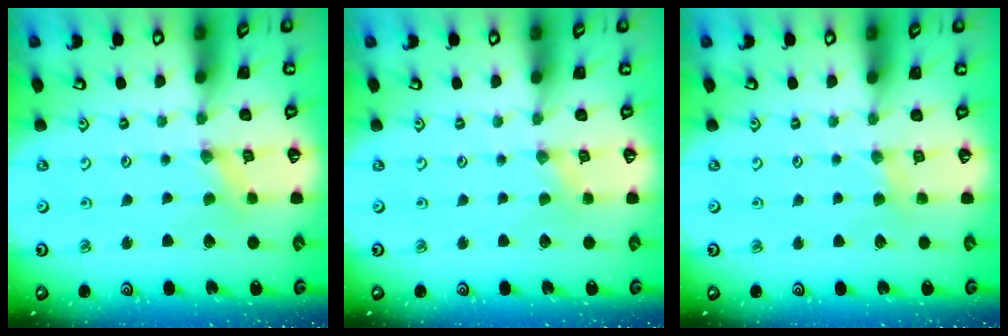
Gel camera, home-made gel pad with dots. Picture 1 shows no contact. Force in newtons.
{"total": 0.5, "press": 0.5, "slide": 0.1}
{"total": 3.3, "press": 3.2, "slide": 0.7}